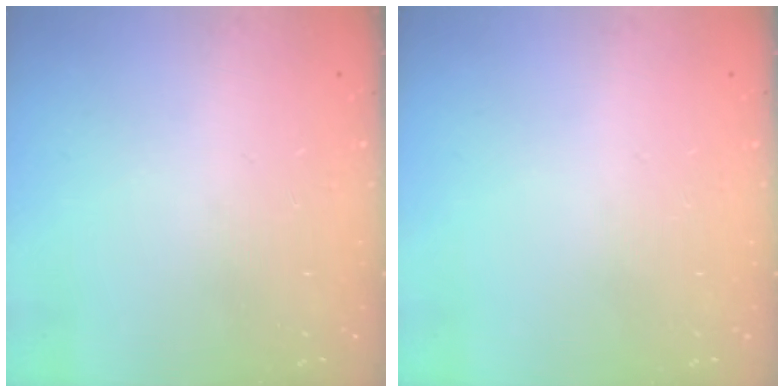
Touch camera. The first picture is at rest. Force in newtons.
{"total": 0.0}